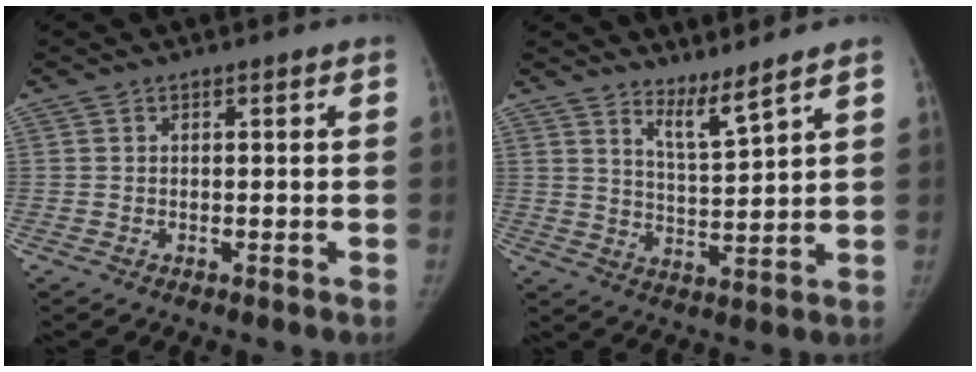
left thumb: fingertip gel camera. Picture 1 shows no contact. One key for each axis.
{"total": 5.3, "fx": 4.6, "fy": -0.3, "fz": 2.7, "tx": -0.048, "ty": -0.059, "tz": 0.091}